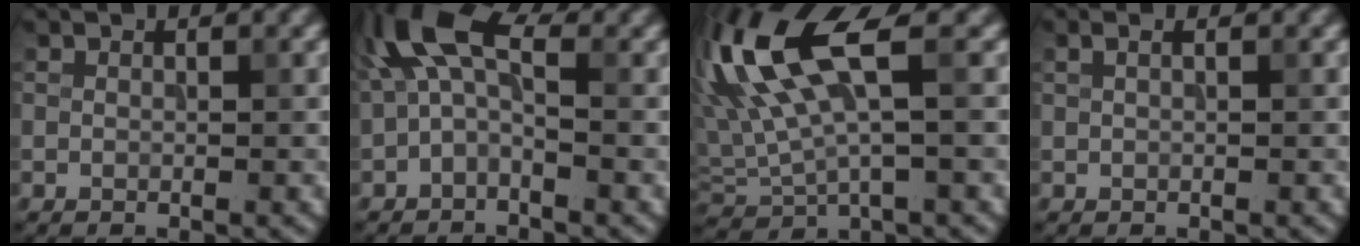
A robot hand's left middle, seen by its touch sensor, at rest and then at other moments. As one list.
[{"total": 5.2, "force": [0.1, 2.4, 4.7], "torque": [-0.099, 0.023, -0.017]}, {"total": 10.0, "force": [2.9, 3.5, 8.9], "torque": [-0.199, 0.011, 0.052]}, {"total": 0.7, "force": [0.4, 0.2, 0.5], "torque": [-0.013, 0.001, 0.005]}]